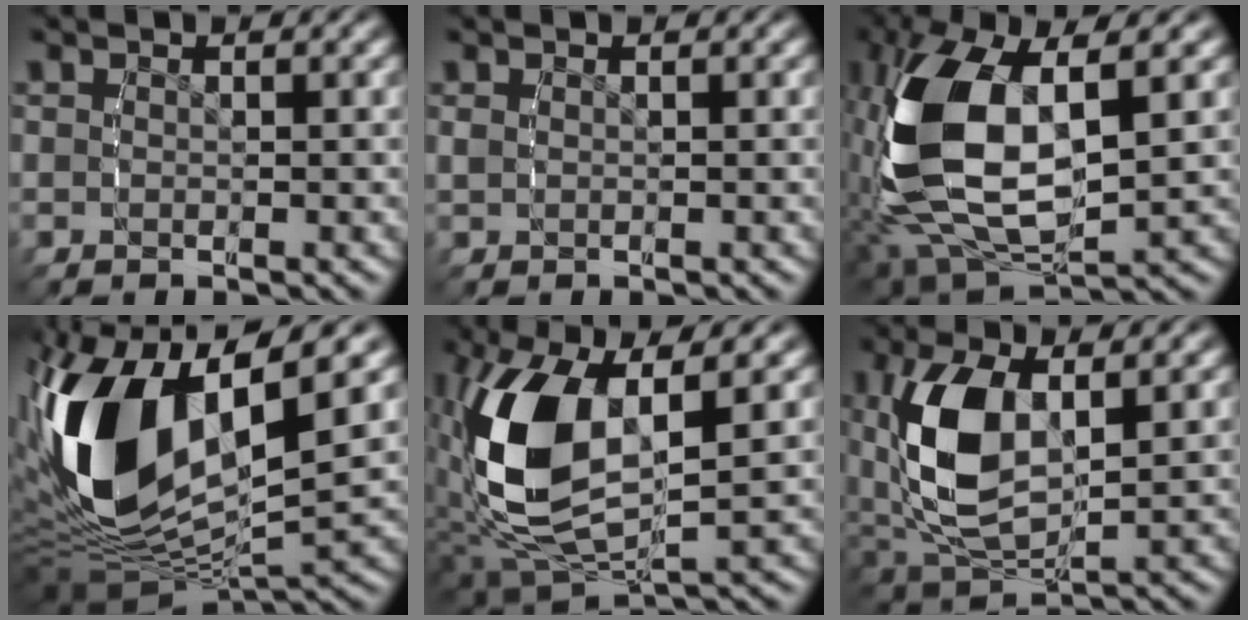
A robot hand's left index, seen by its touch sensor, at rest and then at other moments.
{"total": 0.6, "force": [0.3, 0.5, 0.3], "torque": [-0.008, 0.001, 0.006]}
{"total": 14.1, "force": [-0.8, 8.5, 11.3], "torque": [-0.273, -0.037, 0.011]}
{"total": 16.4, "force": [1.3, 9.8, 13.1], "torque": [-0.296, -0.030, 0.027]}
{"total": 11.1, "force": [0.1, 6.4, 9.0], "torque": [-0.229, -0.023, 0.015]}
{"total": 7.4, "force": [0.4, 4.4, 6.0], "torque": [-0.154, -0.017, 0.012]}